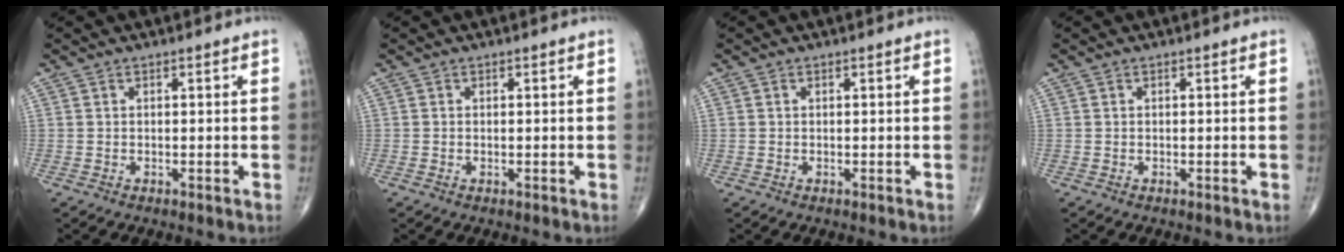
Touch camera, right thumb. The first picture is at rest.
{"total": 0.0}
{"total": 0.0}
{"total": 0.0}